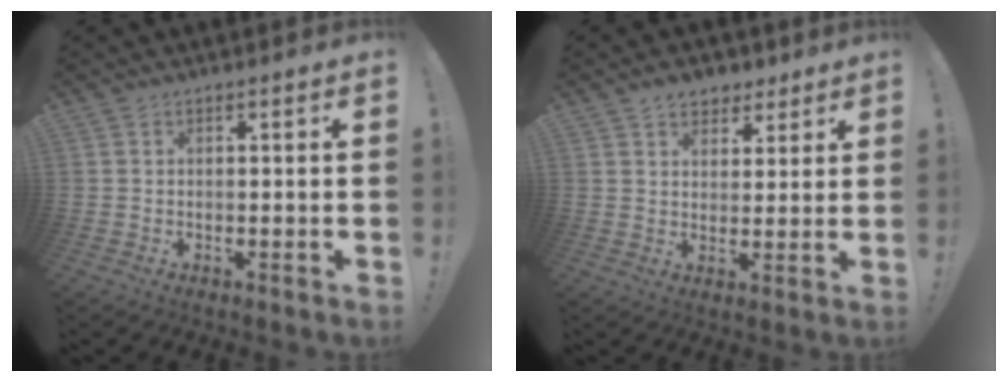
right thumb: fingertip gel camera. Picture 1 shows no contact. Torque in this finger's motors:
{"motor_torque": [0.63, 0.87, 0.10, -0.10, 0.00]}